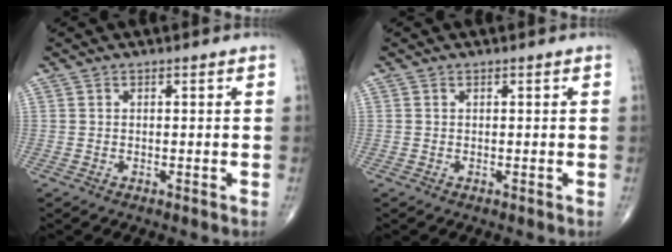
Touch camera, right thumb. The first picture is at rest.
{"total": 0.0}